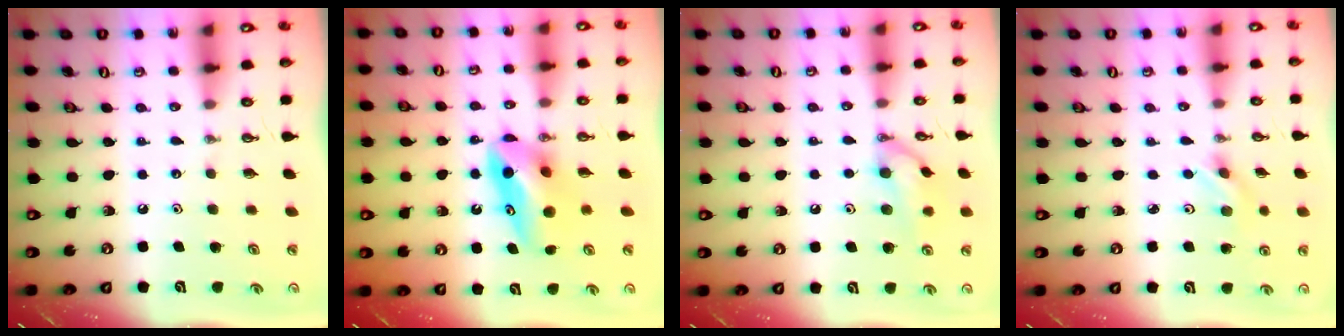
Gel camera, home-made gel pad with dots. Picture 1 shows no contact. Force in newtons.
{"total": 9.4, "press": 9.3, "slide": 1.6}
{"total": 11.6, "press": 11.4, "slide": 1.7}
{"total": 2.2, "press": 2.1, "slide": 0.6}